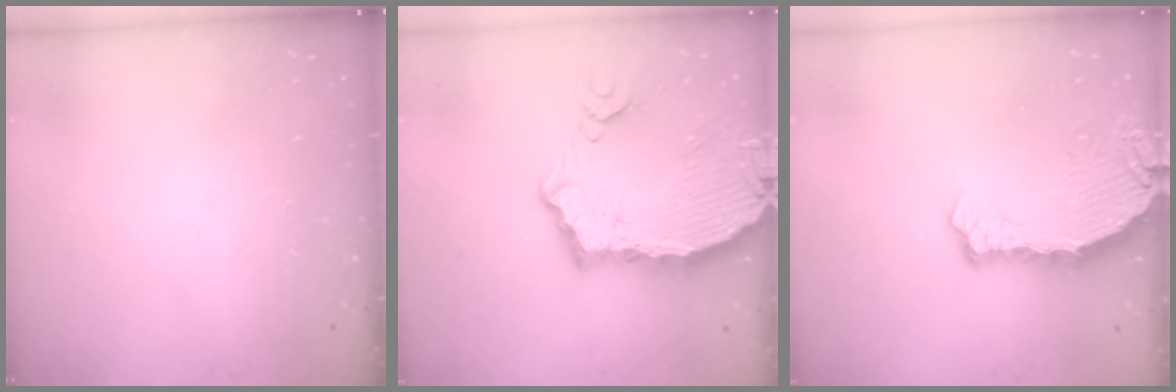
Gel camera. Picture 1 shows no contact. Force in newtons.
{"total": 9.7, "press": 9.7, "slide": 1.1}
{"total": 5.8, "press": 5.7, "slide": 1.2}